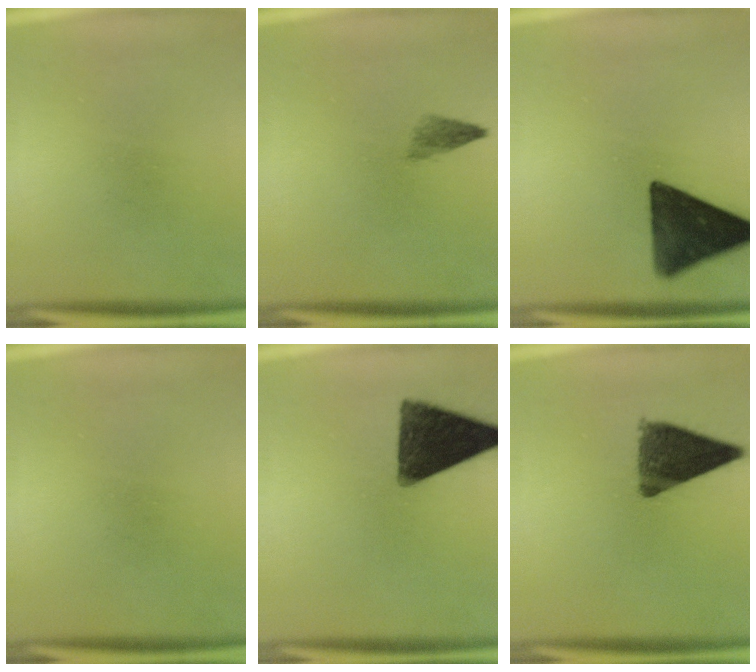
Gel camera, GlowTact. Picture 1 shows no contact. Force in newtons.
{"total": 1.9}
{"total": 14.6}
{"total": 0.0}
{"total": 14.0}
{"total": 11.0}